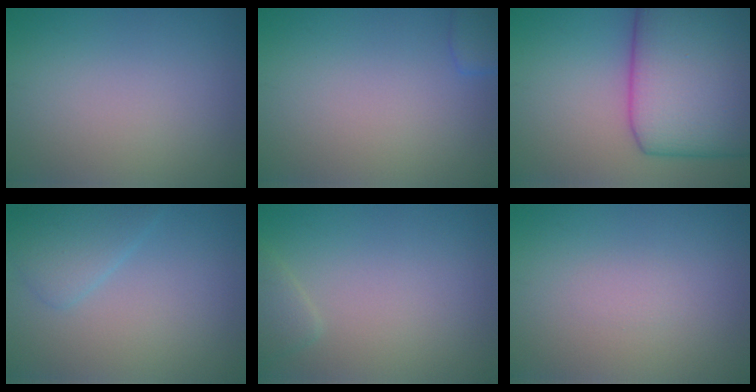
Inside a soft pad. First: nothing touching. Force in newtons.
{"total": 1.9, "press": 1.9, "slide": 0.2}
{"total": 13.4, "press": 13.4, "slide": 0.4}
{"total": 2.9, "press": 2.9, "slide": 0.1}
{"total": 1.5, "press": 1.5, "slide": 0.1}
{"total": 0.6, "press": 0.6, "slide": 0.0}